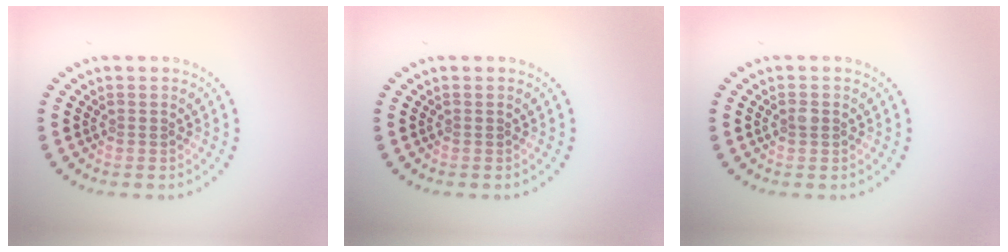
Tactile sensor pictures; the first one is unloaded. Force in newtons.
{"total": 0.0}
{"total": 0.9, "press": 0.9, "slide": 0.1}